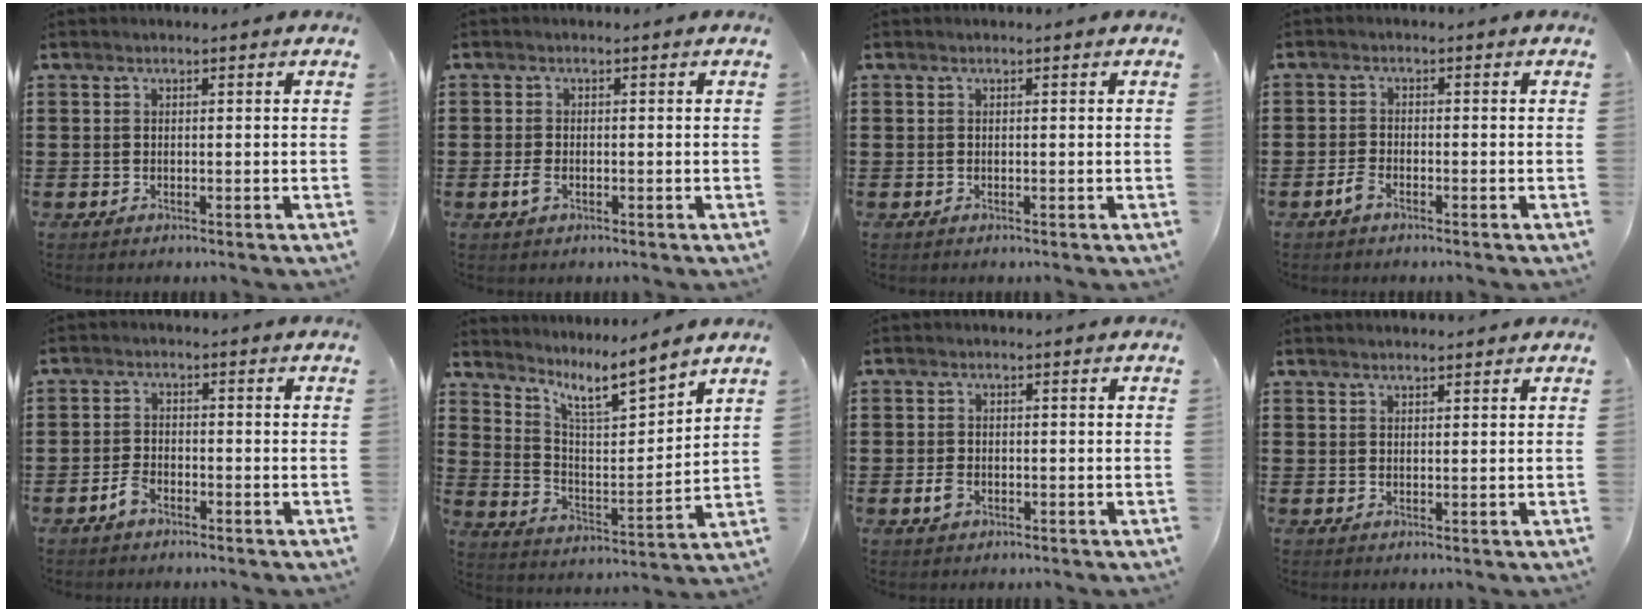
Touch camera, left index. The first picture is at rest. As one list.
[{"total": 2.0, "force": [-0.6, 1.1, 1.6], "torque": [-0.052, -0.009, -0.018]}, {"total": 0.0}, {"total": 2.1, "force": [-1.5, 0.7, 1.3], "torque": [-0.040, -0.001, -0.033]}, {"total": 2.8, "force": [-1.9, 1.2, 1.6], "torque": [-0.037, 0.004, -0.038]}, {"total": 7.7, "force": [6.5, 0.9, 4.0], "torque": [-0.095, -0.042, 0.110]}, {"total": 1.9, "force": [-0.6, 1.3, 1.3], "torque": [-0.041, -0.004, -0.016]}, {"total": 1.3, "force": [1.2, 0.1, 0.4], "torque": [-0.009, 0.001, 0.023]}]